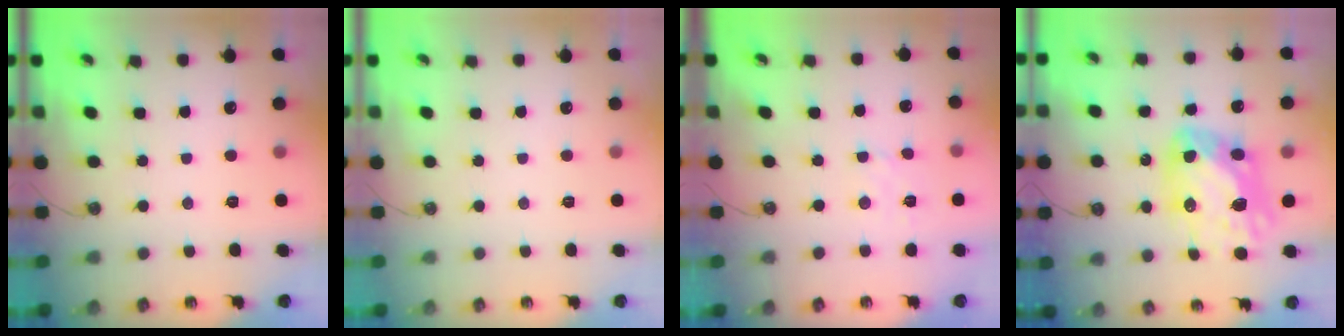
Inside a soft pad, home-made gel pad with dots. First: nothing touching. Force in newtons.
{"total": 0.0}
{"total": 2.1, "press": 2.0, "slide": 0.6}
{"total": 16.0, "press": 15.9, "slide": 1.4}